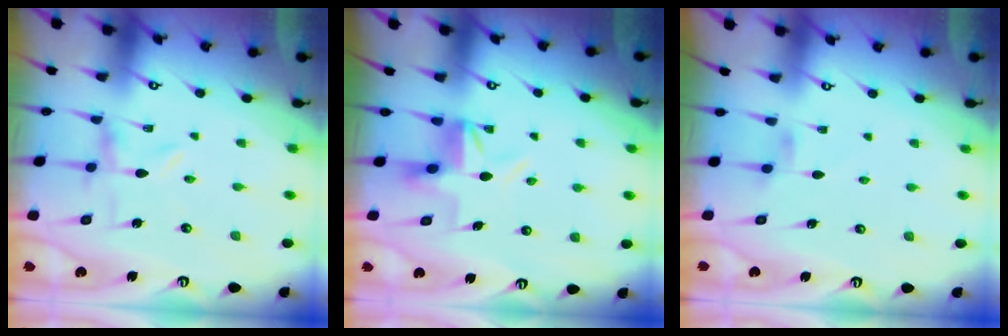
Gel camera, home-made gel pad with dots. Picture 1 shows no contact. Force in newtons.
{"total": 5.1, "press": 5.1, "slide": 0.1}
{"total": 2.7, "press": 2.7, "slide": 0.5}